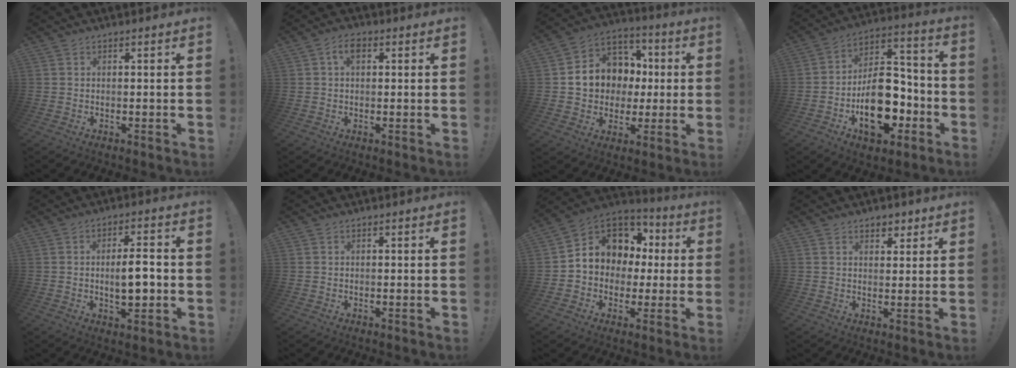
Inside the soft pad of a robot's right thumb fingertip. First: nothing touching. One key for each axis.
{"total": 4.3, "fx": 1.2, "fy": 2.5, "fz": 3.3, "tx": -0.055, "ty": 0.007, "tz": 0.020}
{"total": 12.4, "fx": 0.7, "fy": 11.2, "fz": 5.2, "tx": -0.067, "ty": 0.002, "tz": 0.031}
{"total": 19.8, "fx": -7.2, "fy": 12.2, "fz": 13.8, "tx": -0.191, "ty": 0.050, "tz": -0.106}
{"total": 8.0, "fx": -1.0, "fy": 2.9, "fz": 7.4, "tx": -0.109, "ty": 0.001, "tz": -0.021}
{"total": 0.0}
{"total": 11.4, "fx": 2.2, "fy": 10.0, "fz": 5.0, "tx": -0.066, "ty": -0.012, "tz": 0.050}
{"total": 3.5, "fx": 2.4, "fy": 2.4, "fz": 1.0, "tx": 0.001, "ty": -0.013, "tz": 0.041}